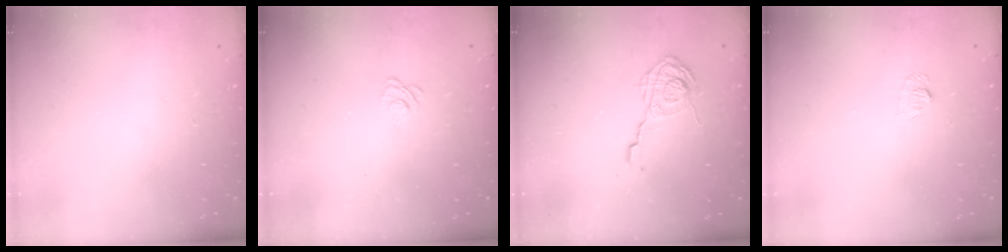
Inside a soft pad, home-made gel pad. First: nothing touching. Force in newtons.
{"total": 2.1, "press": 1.8, "slide": 1.1}
{"total": 10.8, "press": 10.7, "slide": 0.7}
{"total": 5.7, "press": 5.6, "slide": 0.8}